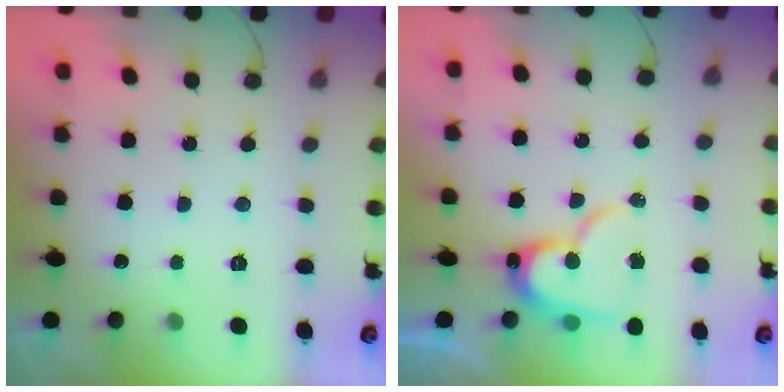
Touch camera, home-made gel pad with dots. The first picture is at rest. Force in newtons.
{"total": 13.7, "press": 13.6, "slide": 1.2}